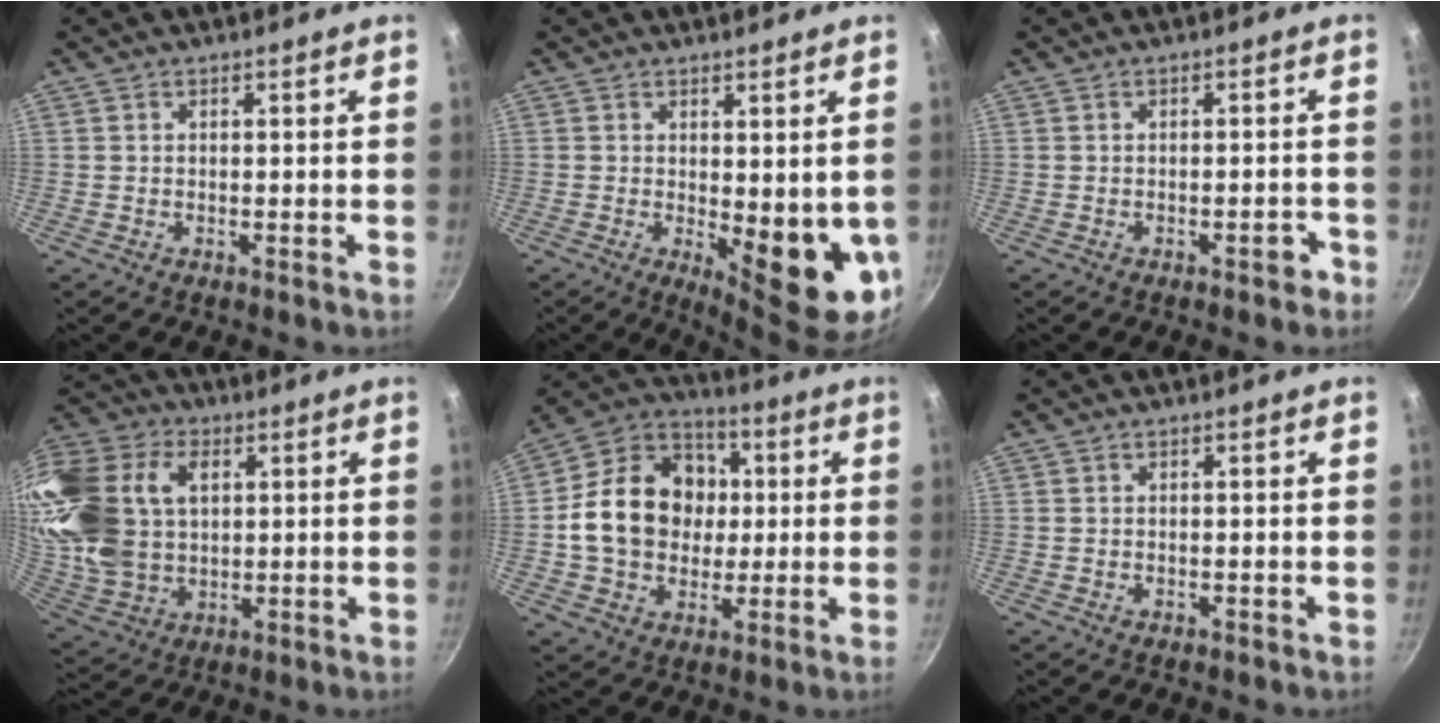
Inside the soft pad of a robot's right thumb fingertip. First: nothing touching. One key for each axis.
{"total": 11.0, "fx": -0.6, "fy": 4.2, "fz": 10.2, "tx": -0.109, "ty": -0.013, "tz": 0.006}
{"total": 2.4, "fx": -1.4, "fy": 1.0, "fz": 1.6, "tx": -0.012, "ty": 0.020, "tz": -0.011}
{"total": 25.4, "fx": 6.1, "fy": 18.1, "fz": 16.8, "tx": -0.354, "ty": 0.010, "tz": 0.122}
{"total": 19.0, "fx": 0.8, "fy": 15.4, "fz": 11.1, "tx": -0.158, "ty": 0.030, "tz": 0.009}
{"total": 0.0}